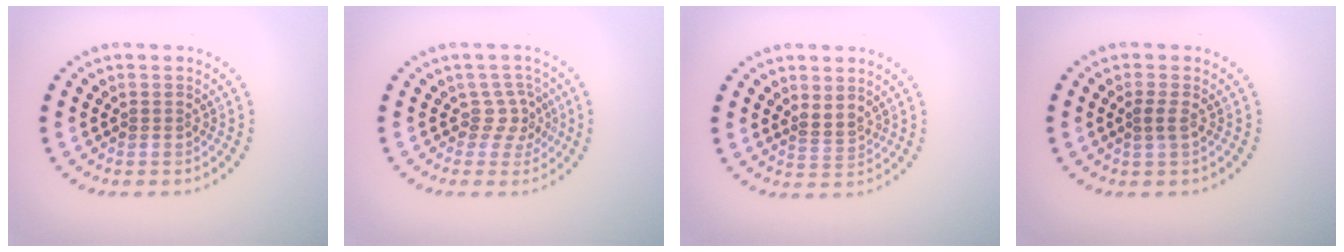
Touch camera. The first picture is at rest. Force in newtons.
{"total": 2.1, "press": 1.5, "slide": 1.4}
{"total": 1.5, "press": 1.3, "slide": 0.8}
{"total": 1.1, "press": 0.9, "slide": 0.7}